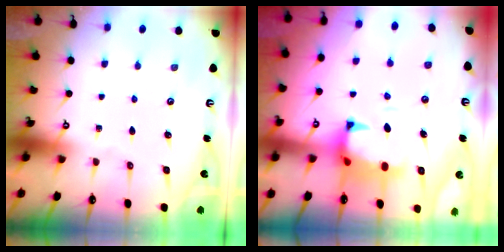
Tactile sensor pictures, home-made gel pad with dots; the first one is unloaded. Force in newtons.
{"total": 2.0, "press": 1.4, "slide": 1.4}